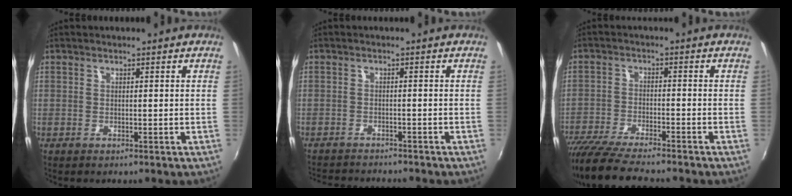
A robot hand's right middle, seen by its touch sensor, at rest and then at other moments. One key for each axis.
{"total": 6.9, "fx": -6.5, "fy": 1.0, "fz": 2.0, "tx": -0.055, "ty": -0.013, "tz": -0.101}
{"total": 11.8, "fx": -10.2, "fy": 1.4, "fz": 5.6, "tx": -0.128, "ty": -0.035, "tz": -0.181}